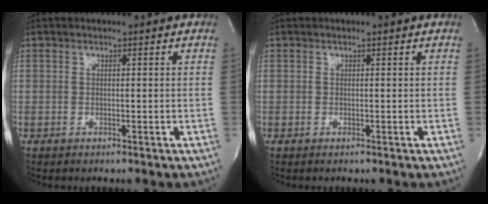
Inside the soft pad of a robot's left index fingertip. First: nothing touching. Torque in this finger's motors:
{"motor_torque": [-0.18, 0.18, 0.00, -0.01]}